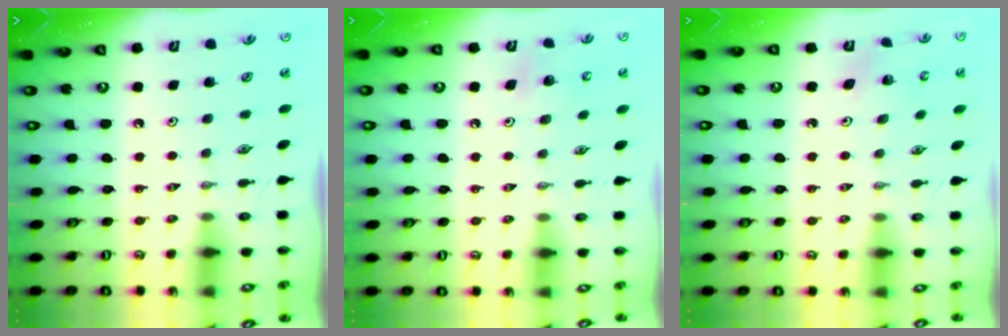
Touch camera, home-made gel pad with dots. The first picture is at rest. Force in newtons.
{"total": 8.0, "press": 8.0, "slide": 0.4}
{"total": 2.4, "press": 2.4, "slide": 0.2}